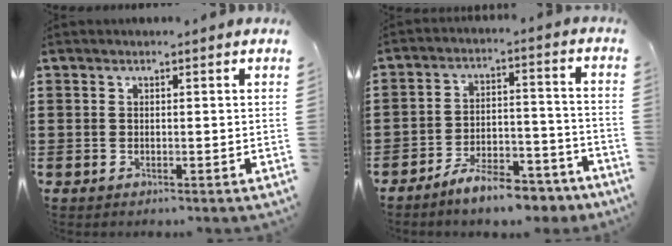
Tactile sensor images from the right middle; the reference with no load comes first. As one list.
[{"total": 8.2, "force": [-7.4, 1.4, 3.3], "torque": [-0.046, 0.023, -0.137]}]